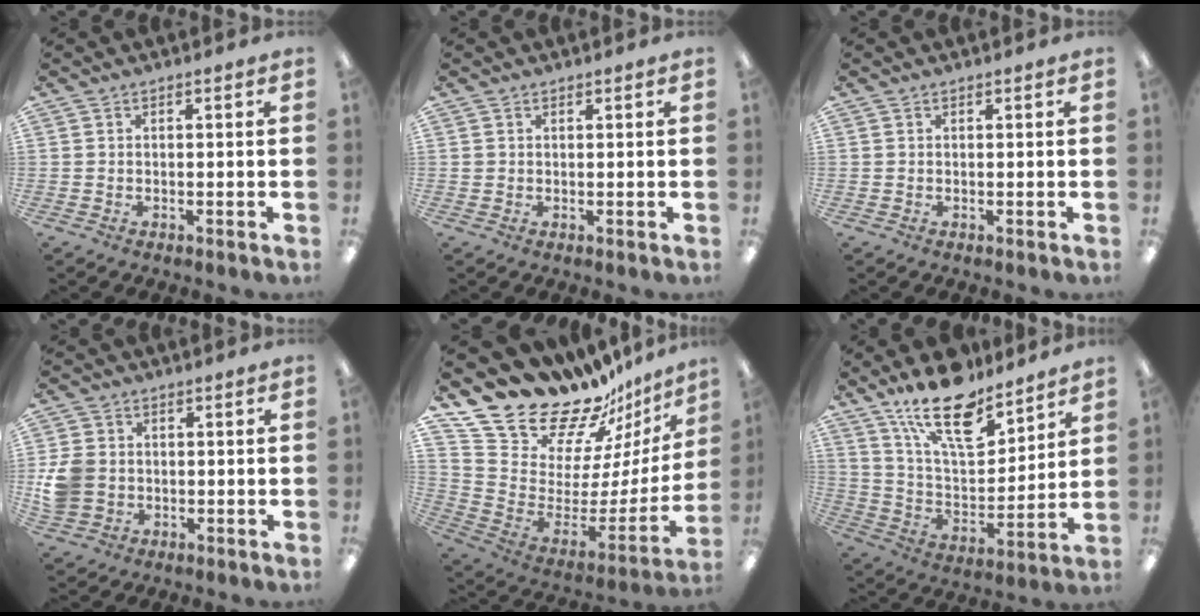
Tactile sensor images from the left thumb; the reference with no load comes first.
{"total": 1.2, "force": [0.7, 0.9, 0.0], "torque": [-0.001, 0.001, 0.013]}
{"total": 0.0}
{"total": 7.7, "force": [-0.1, 6.7, 3.8], "torque": [-0.075, 0.010, 0.002]}
{"total": 23.1, "force": [20.1, 9.1, 6.6], "torque": [-0.109, -0.174, 0.380]}
{"total": 18.9, "force": [13.7, 7.5, 10.8], "torque": [-0.185, -0.078, 0.238]}